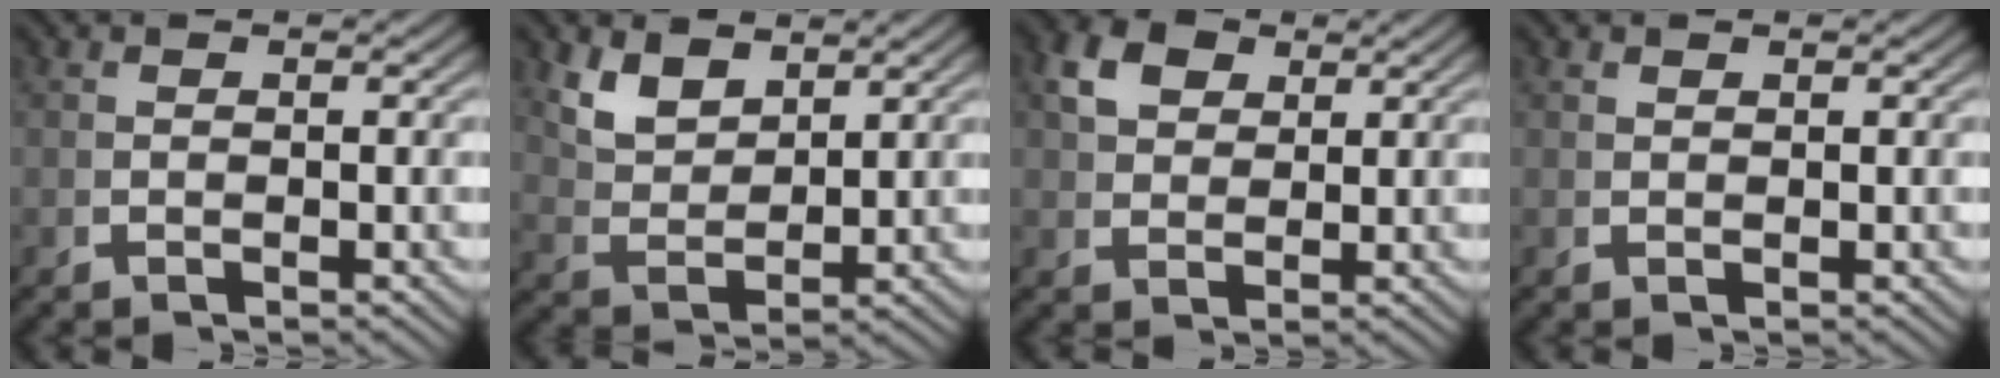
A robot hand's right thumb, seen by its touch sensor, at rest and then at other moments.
{"total": 4.5, "force": [2.7, 2.3, 2.8], "torque": [-0.064, -0.014, 0.066]}
{"total": 4.8, "force": [2.8, 3.0, 2.5], "torque": [-0.046, 0.000, 0.055]}
{"total": 0.8, "force": [0.7, -0.1, -0.1], "torque": [0.006, 0.002, 0.019]}